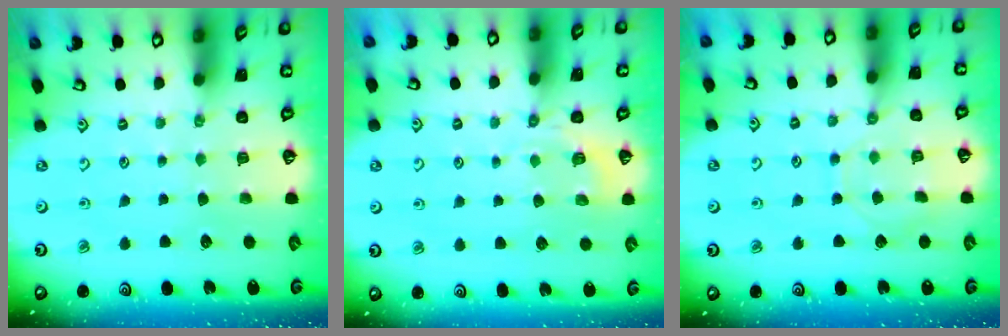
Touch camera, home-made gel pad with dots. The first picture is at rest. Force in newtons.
{"total": 3.9, "press": 3.1, "slide": 2.3}
{"total": 8.4, "press": 8.3, "slide": 1.0}